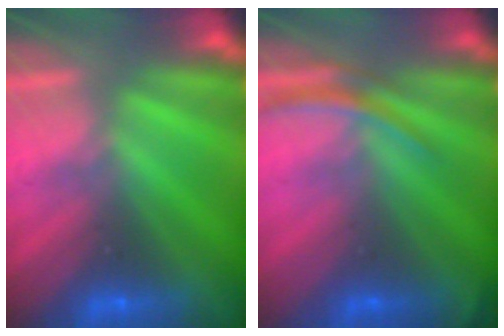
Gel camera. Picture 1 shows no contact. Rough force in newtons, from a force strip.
{"total": 2.8}